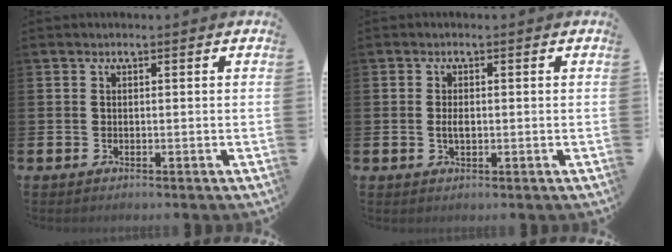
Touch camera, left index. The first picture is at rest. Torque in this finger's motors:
{"motor_torque": [0.49, 0.23, 0.29, 0.09]}